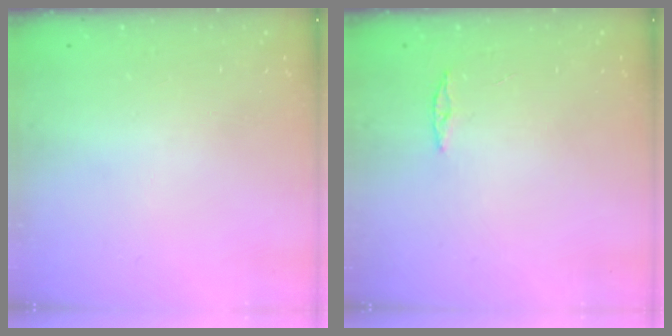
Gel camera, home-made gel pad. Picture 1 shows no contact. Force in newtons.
{"total": 3.0, "press": 2.9, "slide": 0.3}